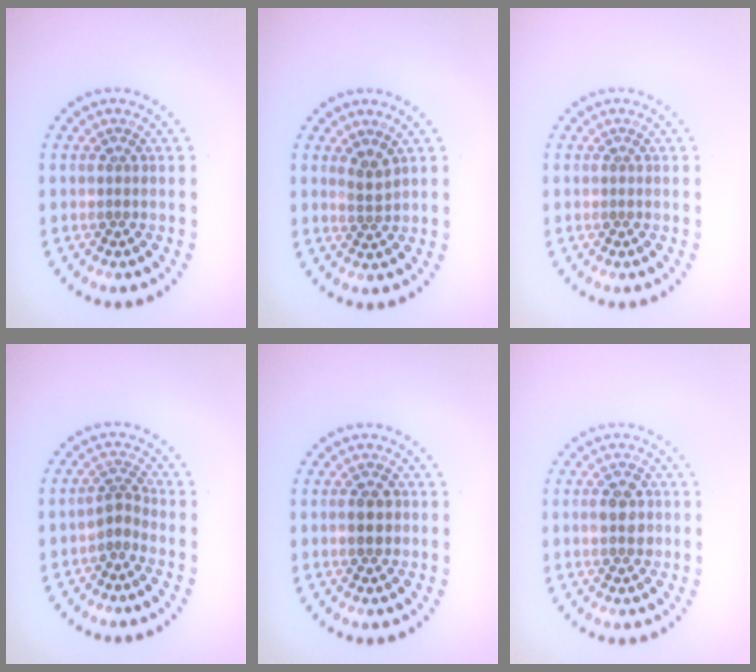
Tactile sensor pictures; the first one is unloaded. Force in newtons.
{"total": 1.5, "press": 1.2, "slide": 0.9}
{"total": 0.0}
{"total": 1.9, "press": 1.2, "slide": 1.5}
{"total": 1.7, "press": 1.7, "slide": 0.1}
{"total": 2.5, "press": 2.5, "slide": 0.1}